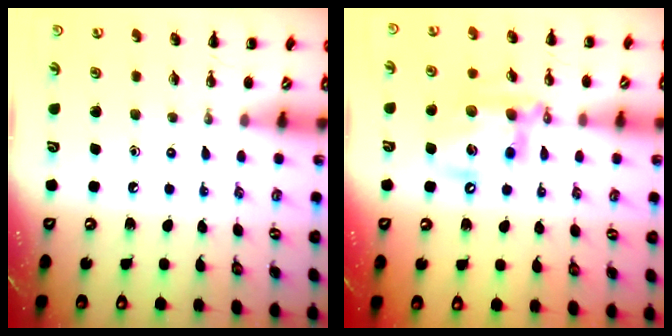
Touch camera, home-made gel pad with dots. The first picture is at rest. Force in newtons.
{"total": 15.0, "press": 14.6, "slide": 3.2}